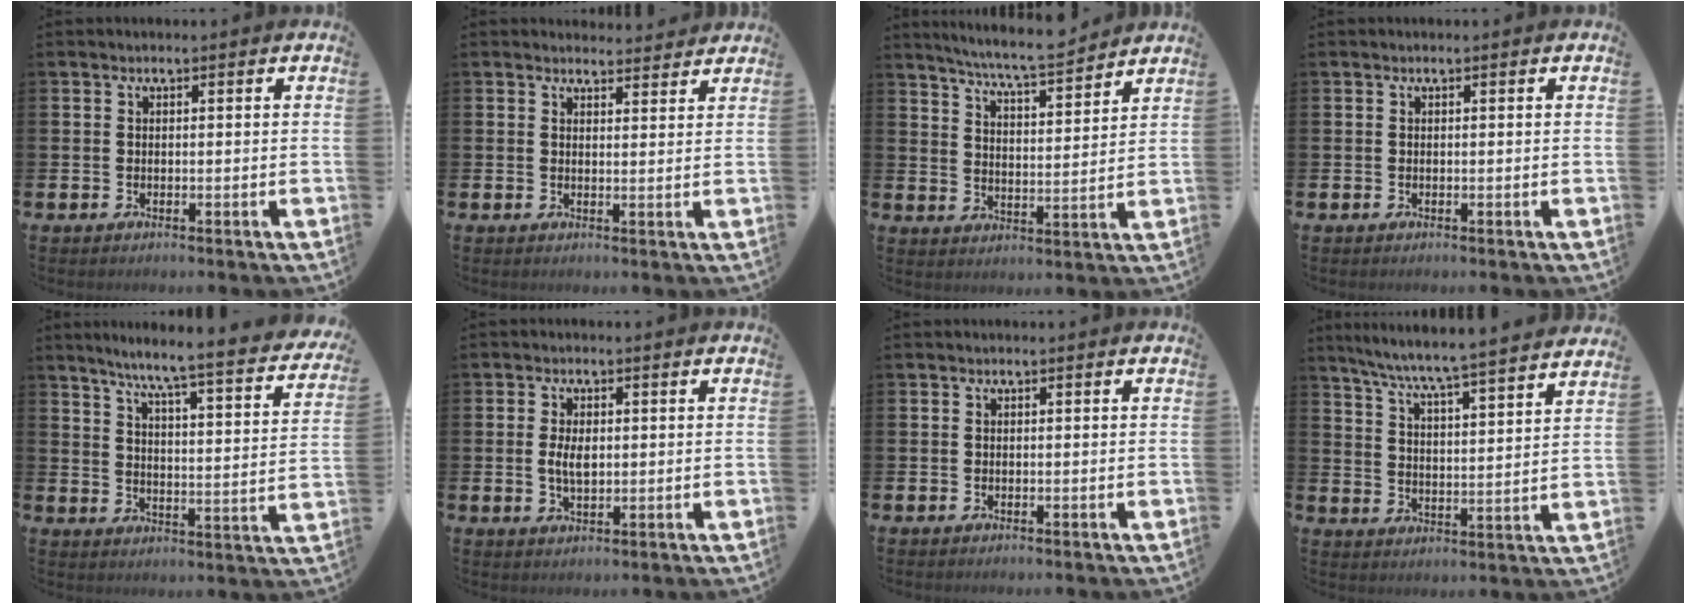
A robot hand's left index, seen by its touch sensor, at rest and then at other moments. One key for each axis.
{"total": 2.7, "fx": 2.6, "fy": 0.5, "fz": -0.1, "tx": 0.004, "ty": -0.017, "tz": 0.045}
{"total": 7.0, "fx": 6.7, "fy": -0.2, "fz": 1.9, "tx": -0.056, "ty": -0.041, "tz": 0.118}
{"total": 0.0}
{"total": 6.7, "fx": 5.8, "fy": -0.1, "fz": 3.3, "tx": -0.075, "ty": -0.056, "tz": 0.088}
{"total": 3.5, "fx": 0.3, "fy": 2.0, "fz": 2.9, "tx": -0.043, "ty": 0.001, "tz": 0.000}
{"total": 0.0}
{"total": 7.1, "fx": 6.8, "fy": -0.3, "fz": 2.2, "tx": -0.073, "ty": -0.055, "tz": 0.115}